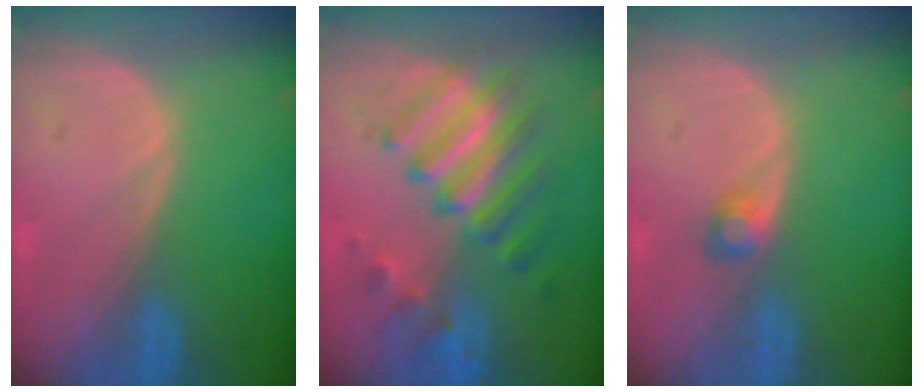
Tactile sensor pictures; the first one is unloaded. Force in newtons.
{"total": 8.9, "press": 8.5, "slide": 2.7}
{"total": 1.9, "press": 1.8, "slide": 0.2}